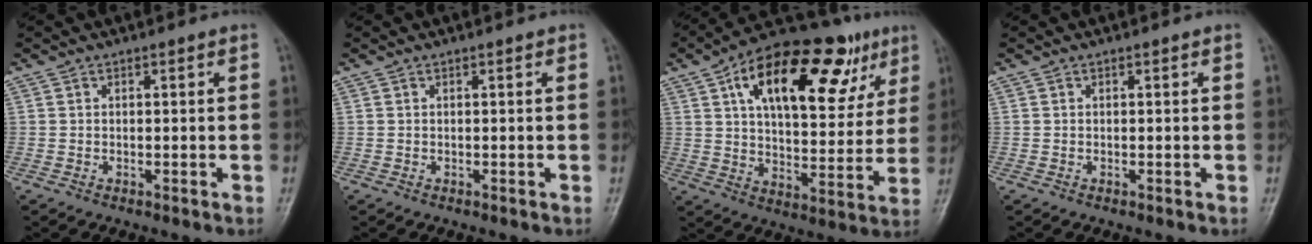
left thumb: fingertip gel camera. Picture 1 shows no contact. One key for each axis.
{"total": 0.0}
{"total": 25.9, "fx": 11.6, "fy": 12.3, "fz": 19.6, "tx": -0.256, "ty": 0.006, "tz": 0.177}
{"total": 0.0}